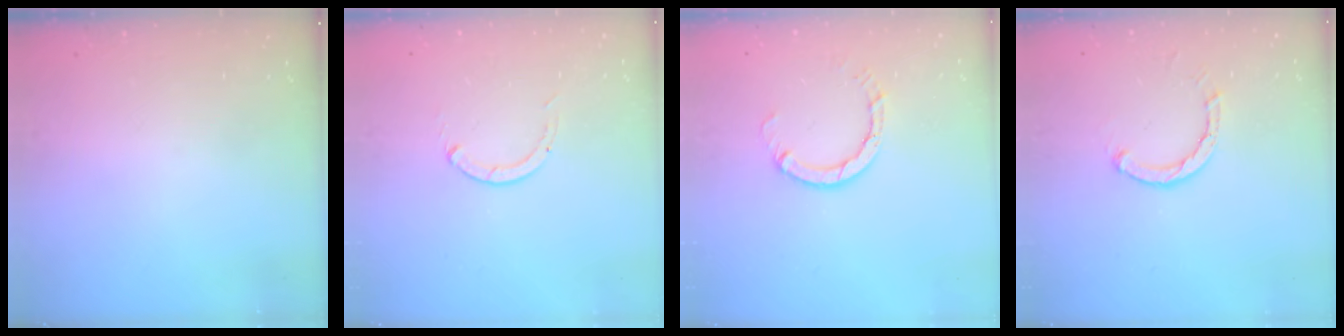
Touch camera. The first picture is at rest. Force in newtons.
{"total": 0.0}
{"total": 4.5, "press": 4.5, "slide": 0.3}
{"total": 2.6, "press": 2.6, "slide": 0.1}